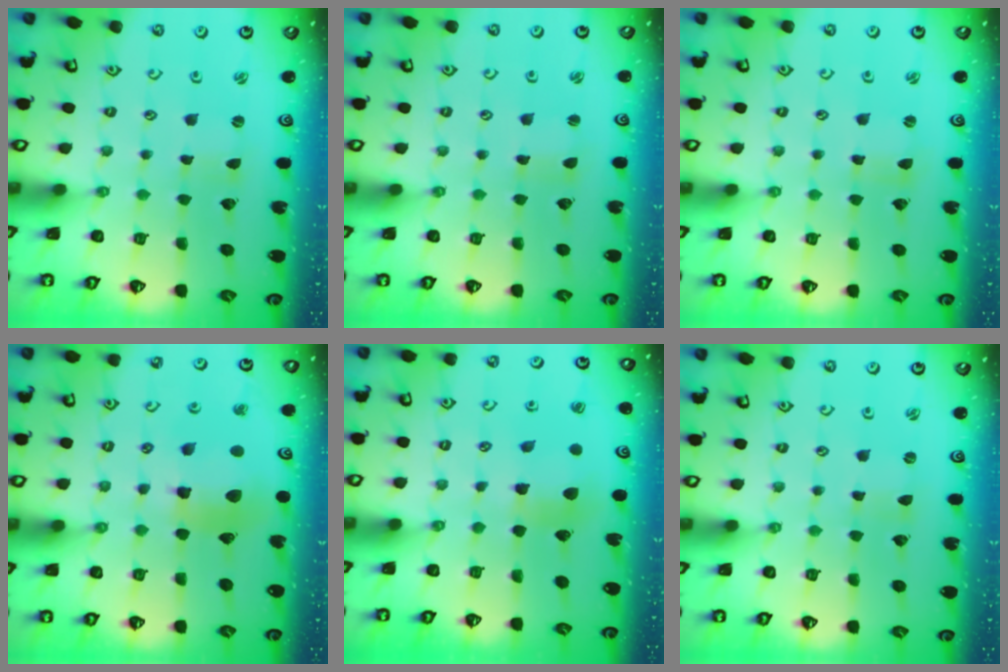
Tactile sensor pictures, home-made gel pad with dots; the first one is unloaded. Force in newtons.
{"total": 1.0, "press": 1.0, "slide": 0.0}
{"total": 0.0}
{"total": 12.1, "press": 12.0, "slide": 1.6}
{"total": 6.3, "press": 6.2, "slide": 0.6}
{"total": 0.0}